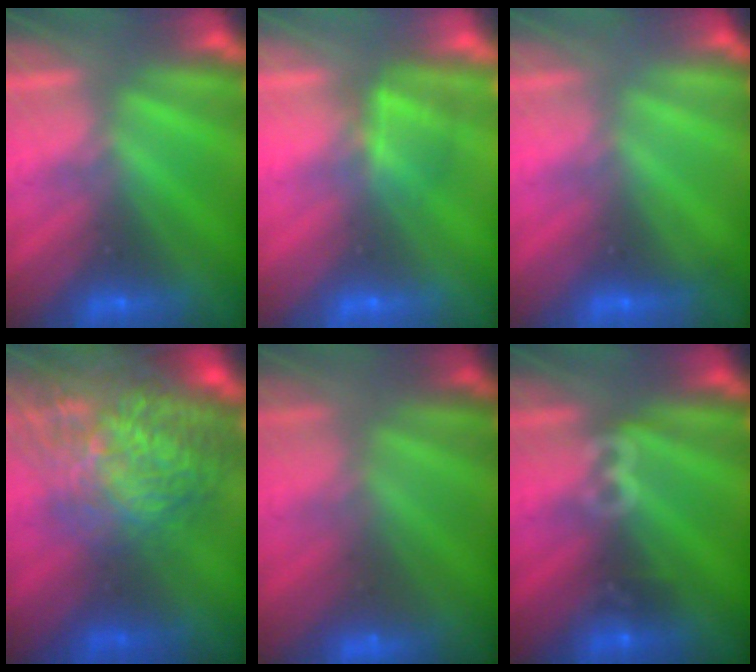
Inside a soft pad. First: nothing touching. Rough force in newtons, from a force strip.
{"total": 4.7}
{"total": 2.2}
{"total": 7.6}
{"total": 2.3}
{"total": 3.3}